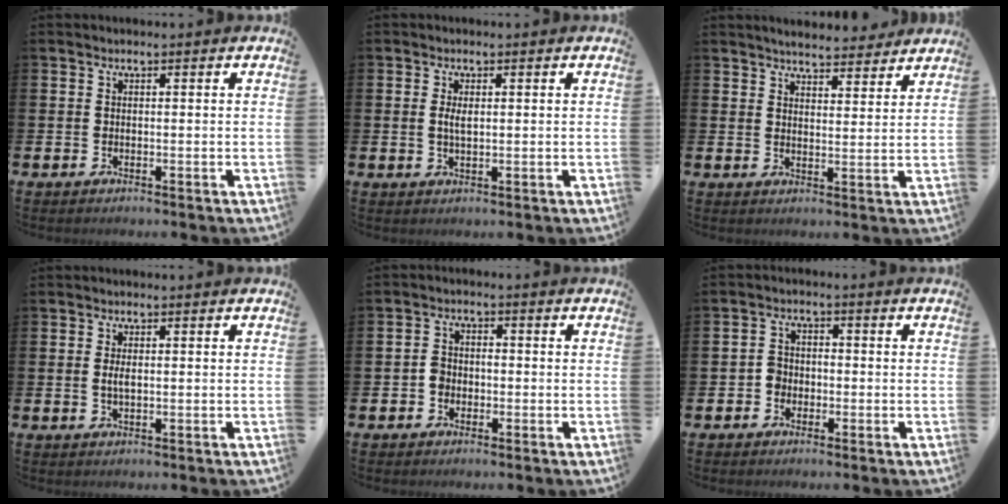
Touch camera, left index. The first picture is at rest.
{"total": 2.1, "force": [0.3, 0.9, 1.9], "torque": [-0.024, -0.001, 0.000]}
{"total": 4.6, "force": [4.6, 0.6, 0.4], "torque": [-0.007, -0.031, 0.078]}
{"total": 1.6, "force": [0.1, 0.7, 1.5], "torque": [-0.023, 0.001, -0.002]}
{"total": 2.2, "force": [-0.8, 1.9, 0.9], "torque": [-0.012, 0.004, -0.020]}
{"total": 2.4, "force": [-1.2, 2.0, 0.5], "torque": [-0.007, 0.004, -0.031]}